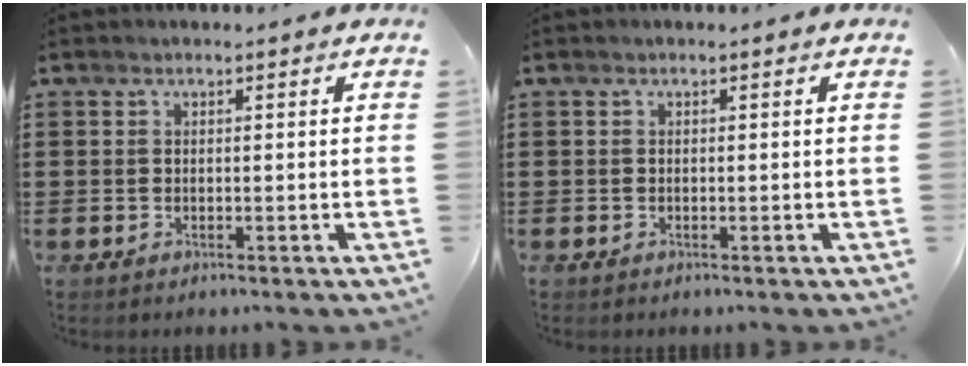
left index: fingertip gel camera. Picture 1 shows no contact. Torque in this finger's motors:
{"motor_torque": [0.00, 0.00, 0.00, 0.00]}